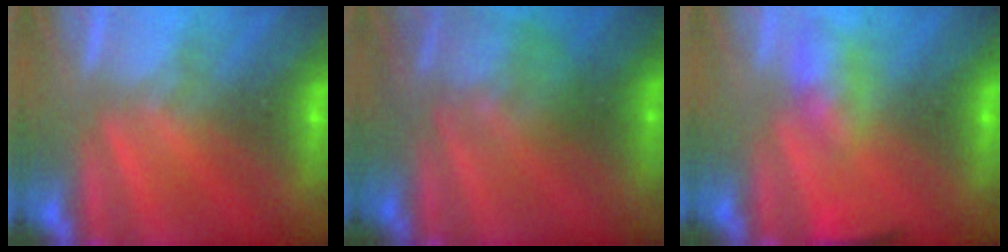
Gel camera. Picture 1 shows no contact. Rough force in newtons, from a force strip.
{"total": 2.1}
{"total": 4.6}